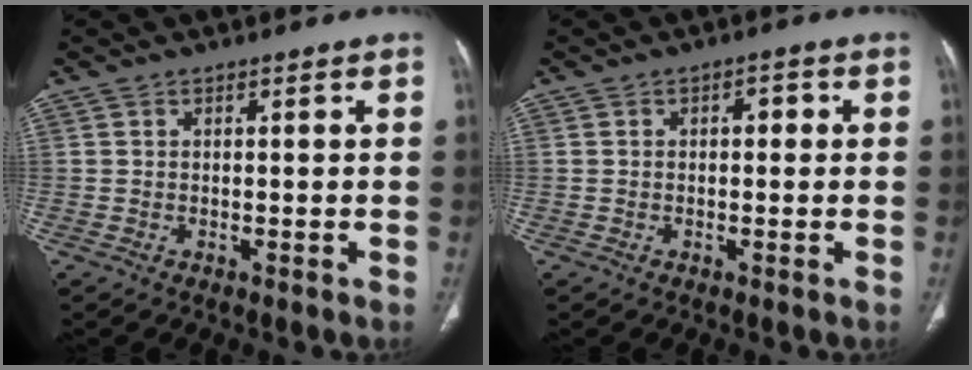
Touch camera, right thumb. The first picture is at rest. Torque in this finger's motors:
{"motor_torque": [0.35, 0.75, 0.41, -0.24, -0.02]}